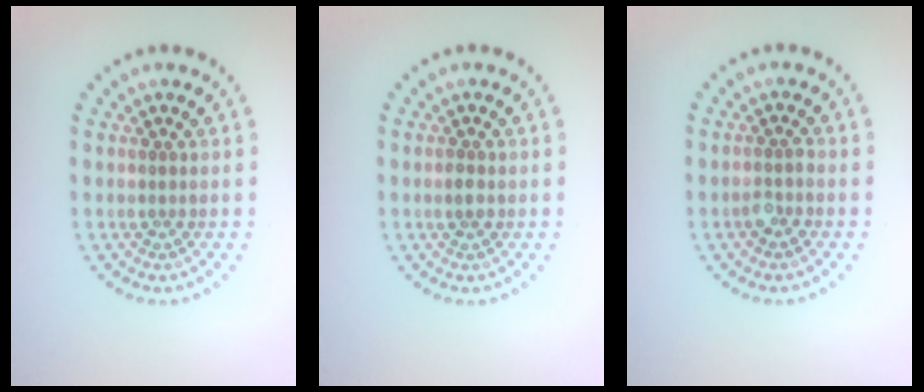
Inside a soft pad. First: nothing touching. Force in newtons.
{"total": 1.0, "press": 1.0, "slide": 0.0}
{"total": 1.4, "press": 1.3, "slide": 0.6}